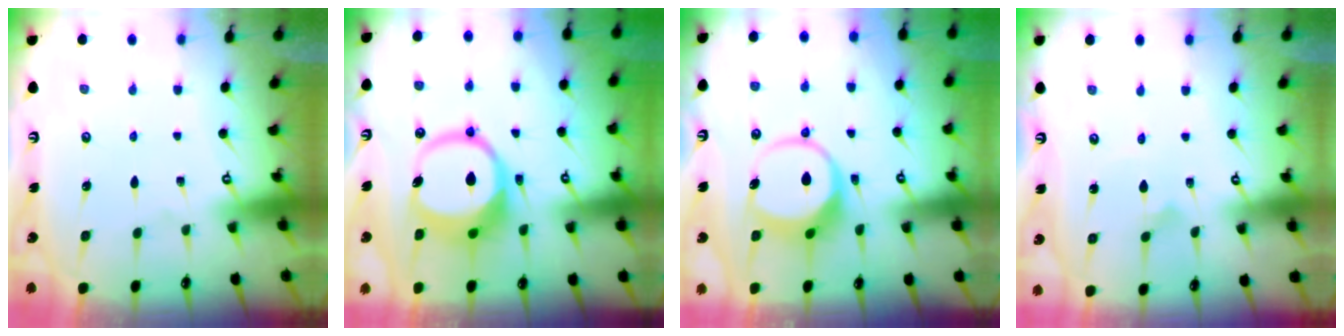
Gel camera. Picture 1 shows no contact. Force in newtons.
{"total": 11.5, "press": 11.3, "slide": 2.1}
{"total": 8.0, "press": 8.0, "slide": 1.0}
{"total": 2.4, "press": 2.4, "slide": 0.1}